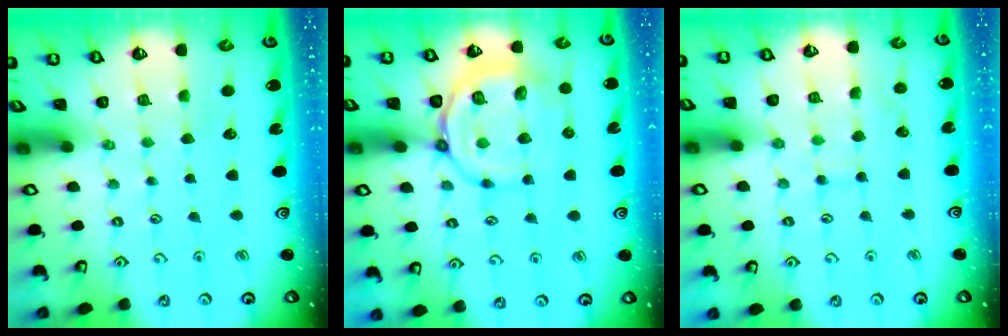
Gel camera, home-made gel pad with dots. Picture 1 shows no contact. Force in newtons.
{"total": 12.5, "press": 12.5, "slide": 1.2}
{"total": 7.6, "press": 7.6, "slide": 0.5}